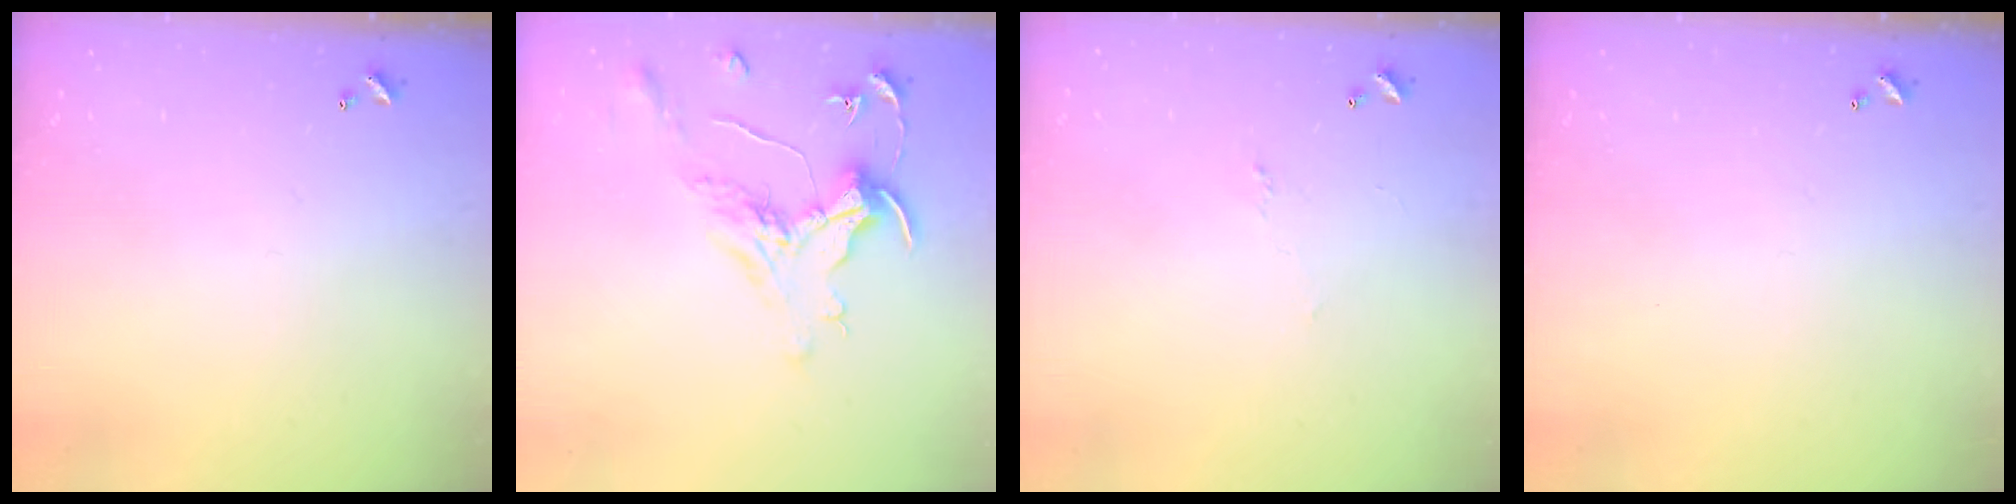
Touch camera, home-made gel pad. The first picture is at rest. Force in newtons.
{"total": 1.5, "press": 1.3, "slide": 0.7}
{"total": 0.9, "press": 0.6, "slide": 0.7}
{"total": 0.0}